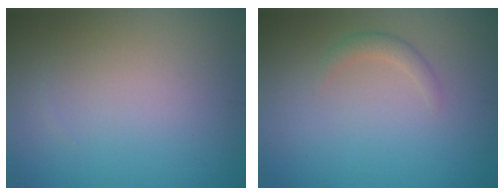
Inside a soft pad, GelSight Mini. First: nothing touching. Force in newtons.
{"total": 1.3, "press": 1.3, "slide": 0.1}